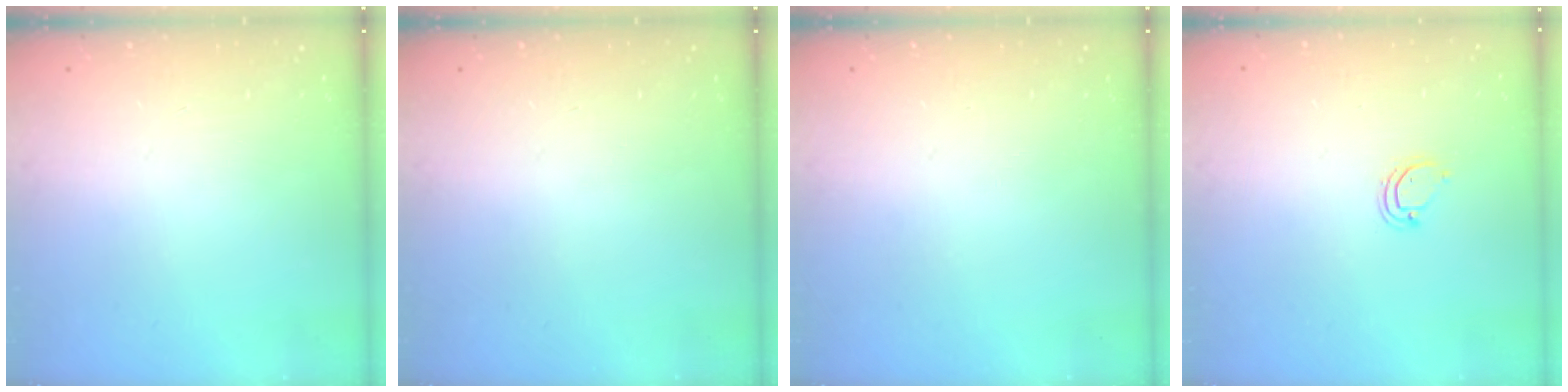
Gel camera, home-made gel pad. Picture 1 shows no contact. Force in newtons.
{"total": 0.0}
{"total": 0.0}
{"total": 3.6, "press": 3.6, "slide": 0.5}